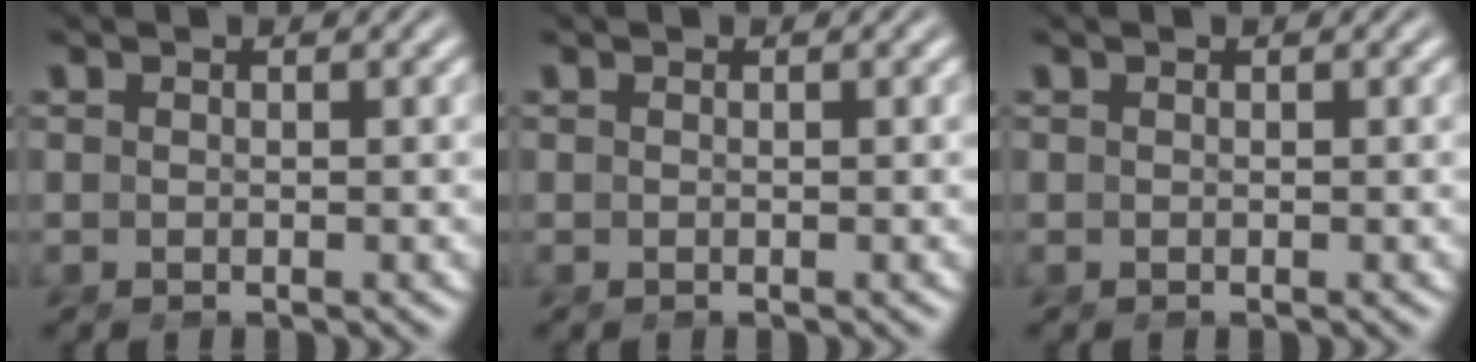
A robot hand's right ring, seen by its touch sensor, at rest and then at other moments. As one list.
[{"total": 0.0}, {"total": 0.0}]